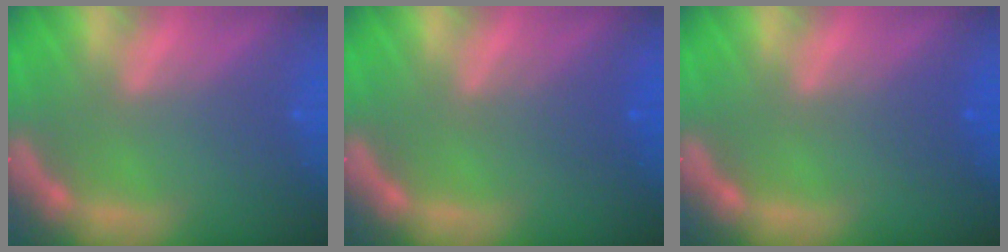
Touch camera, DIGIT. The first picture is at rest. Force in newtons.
{"total": 2.0}
{"total": 1.5}